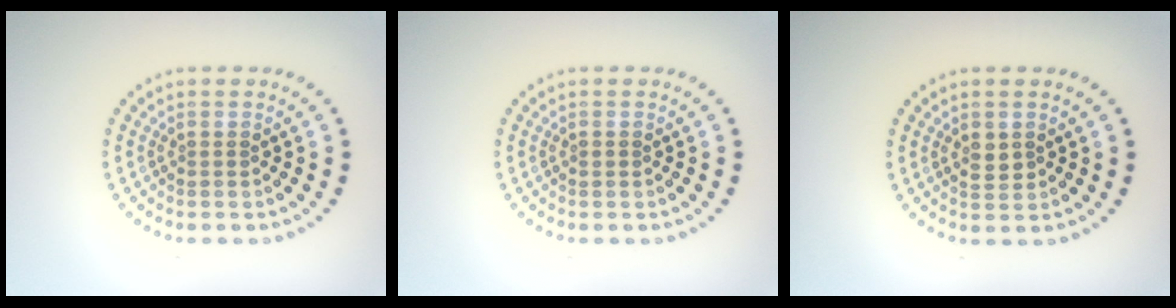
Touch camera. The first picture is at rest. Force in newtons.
{"total": 0.5, "press": 0.5, "slide": 0.1}
{"total": 1.4, "press": 1.4, "slide": 0.2}